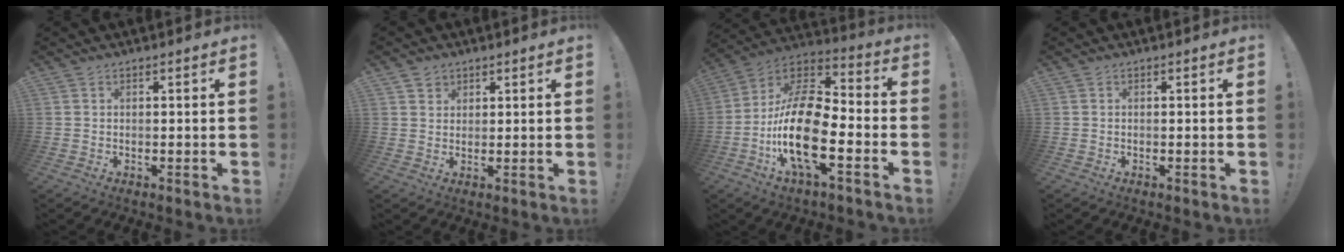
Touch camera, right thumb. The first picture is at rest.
{"total": 2.4, "force": [1.6, 1.8, 0.1], "torque": [-0.001, -0.005, 0.028]}
{"total": 22.1, "force": [-5.9, 9.8, 18.9], "torque": [-0.382, 0.026, -0.099]}
{"total": 0.0}